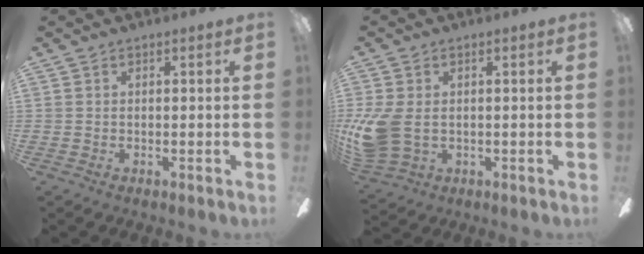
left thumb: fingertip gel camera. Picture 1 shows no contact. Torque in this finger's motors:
{"motor_torque": [0.72, 0.81, 0.17, -0.13, 0.12]}